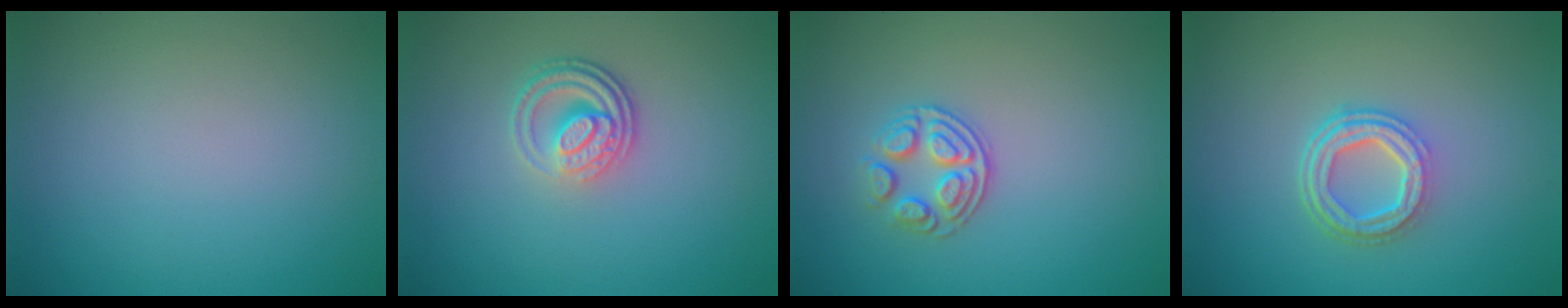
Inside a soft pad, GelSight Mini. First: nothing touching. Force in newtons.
{"total": 3.6, "press": 2.7, "slide": 2.4}
{"total": 2.9, "press": 2.5, "slide": 1.4}
{"total": 4.3, "press": 3.1, "slide": 2.9}